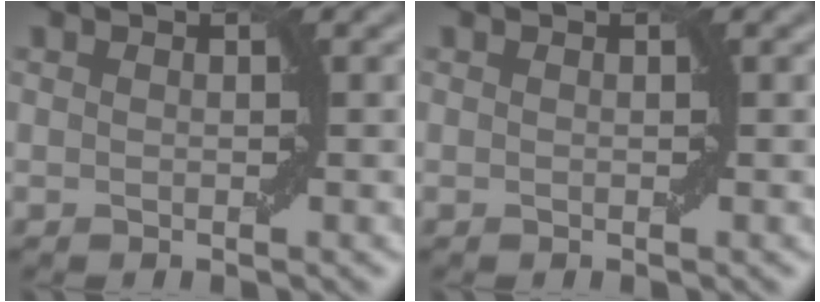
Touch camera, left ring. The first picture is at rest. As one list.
[{"total": 0.0}]